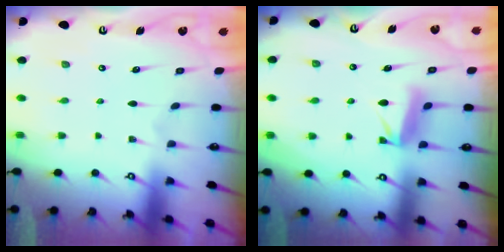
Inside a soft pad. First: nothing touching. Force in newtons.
{"total": 8.0, "press": 8.0, "slide": 0.4}